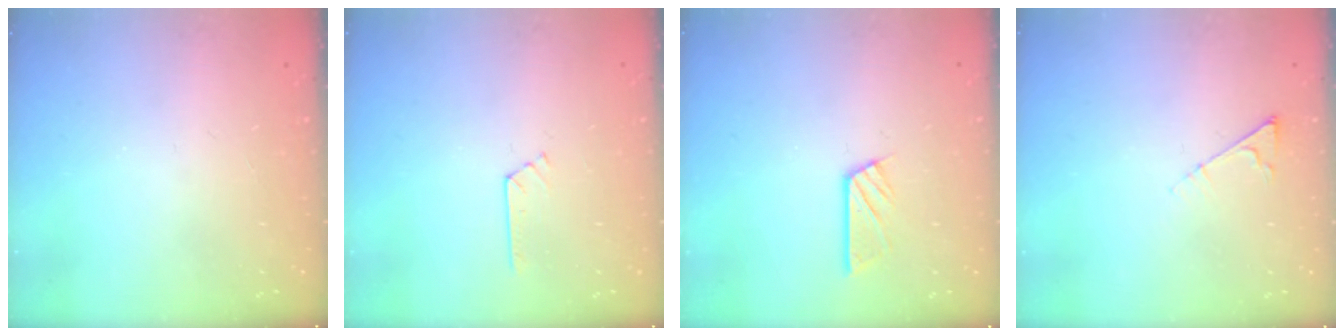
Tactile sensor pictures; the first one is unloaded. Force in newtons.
{"total": 2.5, "press": 2.5, "slide": 0.3}
{"total": 5.8, "press": 5.8, "slide": 0.3}
{"total": 4.5, "press": 4.5, "slide": 0.5}